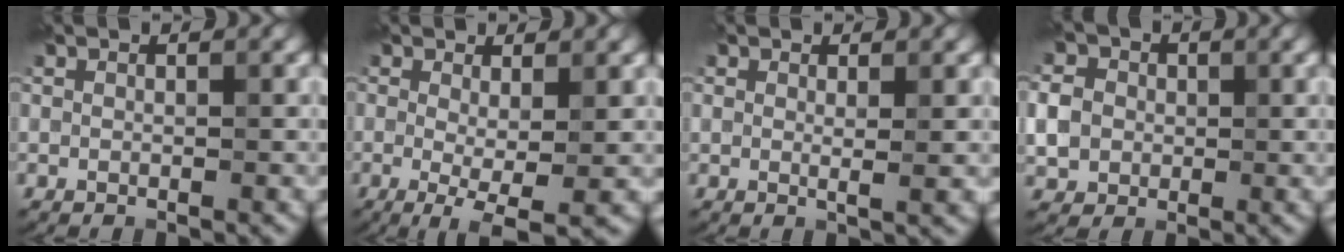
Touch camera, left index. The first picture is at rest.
{"total": 4.1, "force": [-0.5, 0.9, 4.0], "torque": [-0.062, -0.011, -0.008]}
{"total": 1.3, "force": [0.5, 0.3, 1.2], "torque": [-0.019, -0.005, 0.008]}
{"total": 4.1, "force": [0.3, 3.7, 1.8], "torque": [-0.044, 0.009, -0.001]}